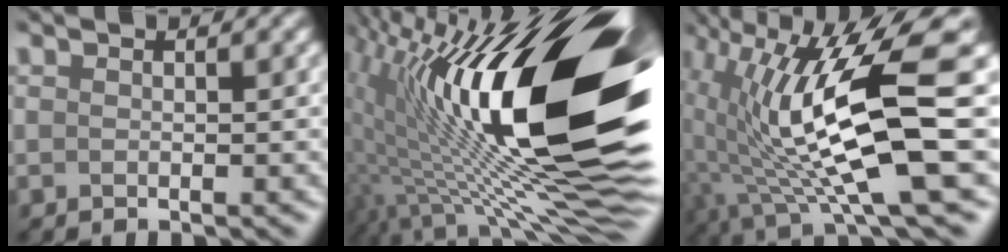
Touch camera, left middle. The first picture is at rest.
{"total": 17.2, "force": [2.4, 6.1, 15.9], "torque": [-0.279, 0.013, 0.052]}
{"total": 9.8, "force": [-0.8, 1.6, 9.7], "torque": [-0.206, -0.006, 0.005]}